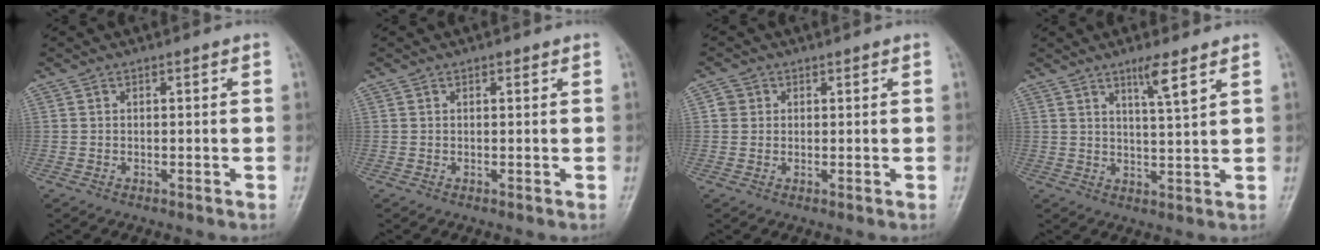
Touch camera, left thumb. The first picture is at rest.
{"total": 0.7, "force": [0.4, 0.3, 0.5], "torque": [-0.005, 0.000, 0.004]}
{"total": 2.1, "force": [0.6, 2.0, 0.5], "torque": [0.004, 0.000, 0.005]}
{"total": 5.3, "force": [3.4, 0.2, 4.1], "torque": [-0.073, -0.026, 0.061]}